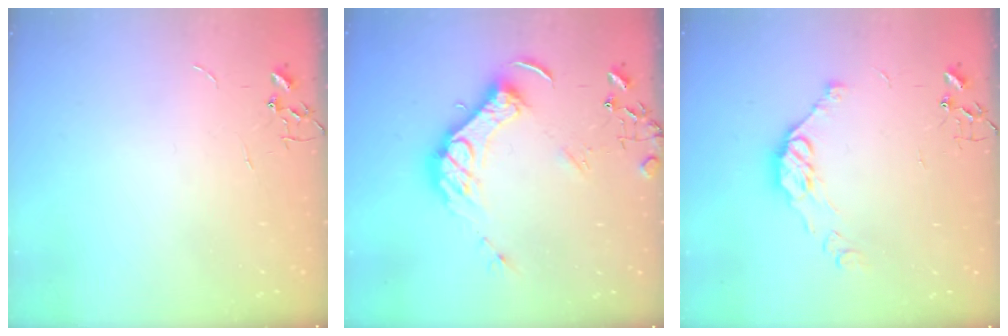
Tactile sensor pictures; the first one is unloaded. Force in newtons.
{"total": 15.5, "press": 15.4, "slide": 2.0}
{"total": 10.5, "press": 10.4, "slide": 0.6}